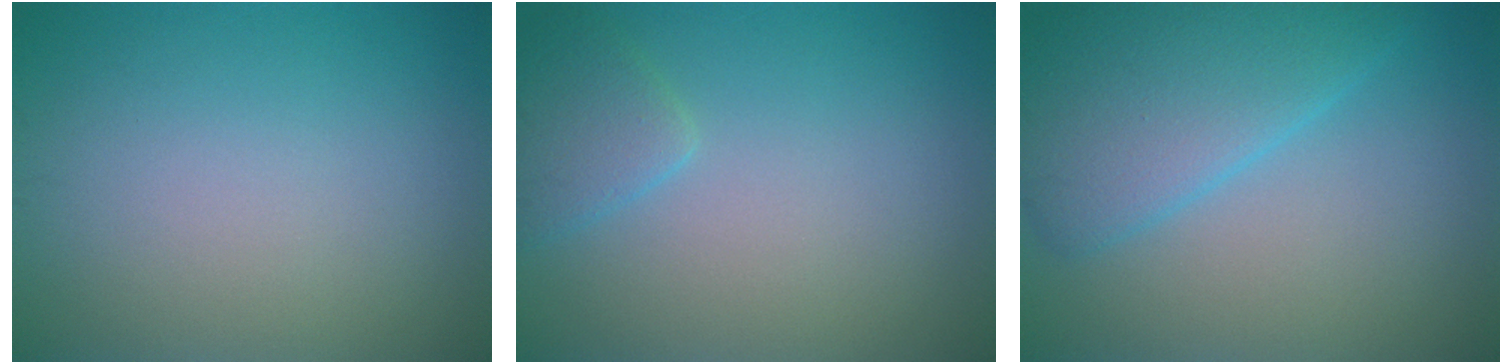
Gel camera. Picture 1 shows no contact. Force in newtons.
{"total": 2.1, "press": 2.1, "slide": 0.2}
{"total": 5.9, "press": 5.9, "slide": 0.2}